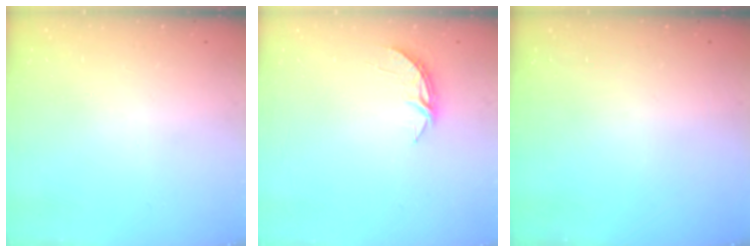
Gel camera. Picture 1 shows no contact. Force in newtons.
{"total": 4.2, "press": 4.2, "slide": 0.3}
{"total": 0.0}